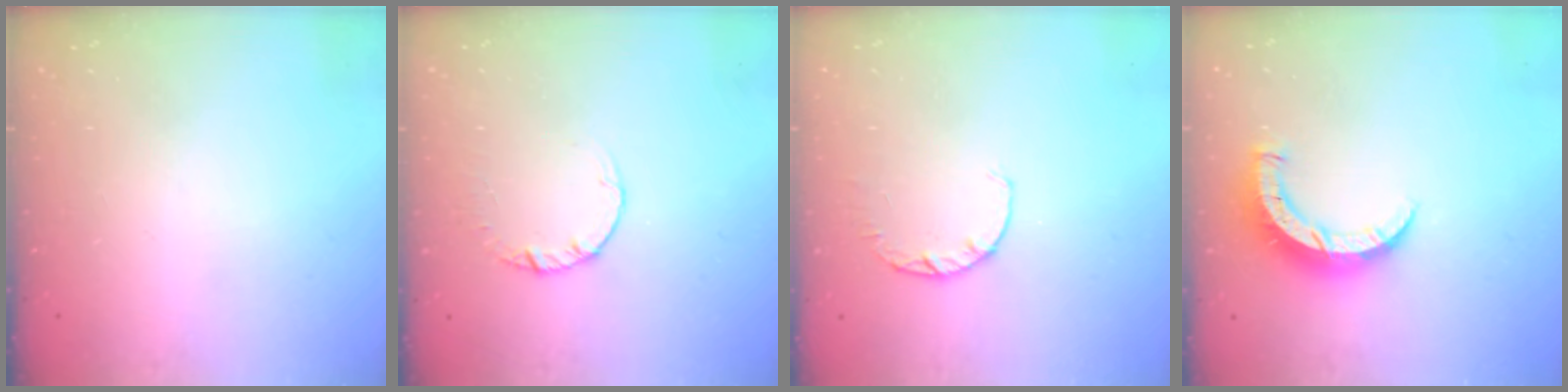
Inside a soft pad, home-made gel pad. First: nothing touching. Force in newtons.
{"total": 2.5, "press": 2.5, "slide": 0.2}
{"total": 2.8, "press": 2.7, "slide": 0.5}
{"total": 8.7, "press": 8.6, "slide": 0.9}